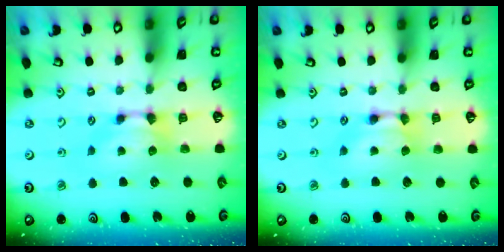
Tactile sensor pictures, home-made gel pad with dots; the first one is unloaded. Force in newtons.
{"total": 1.8, "press": 1.8, "slide": 0.1}